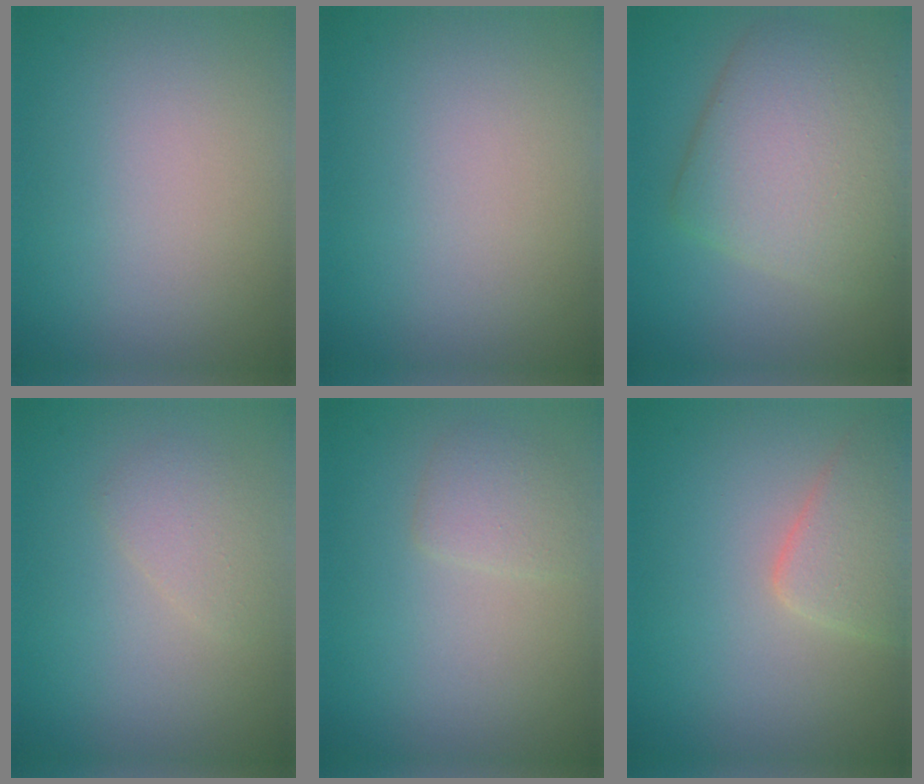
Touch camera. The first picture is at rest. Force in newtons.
{"total": 0.0}
{"total": 7.0, "press": 6.9, "slide": 0.4}
{"total": 1.5, "press": 1.5, "slide": 0.1}
{"total": 1.7, "press": 1.7, "slide": 0.0}
{"total": 2.5, "press": 2.5, "slide": 0.2}